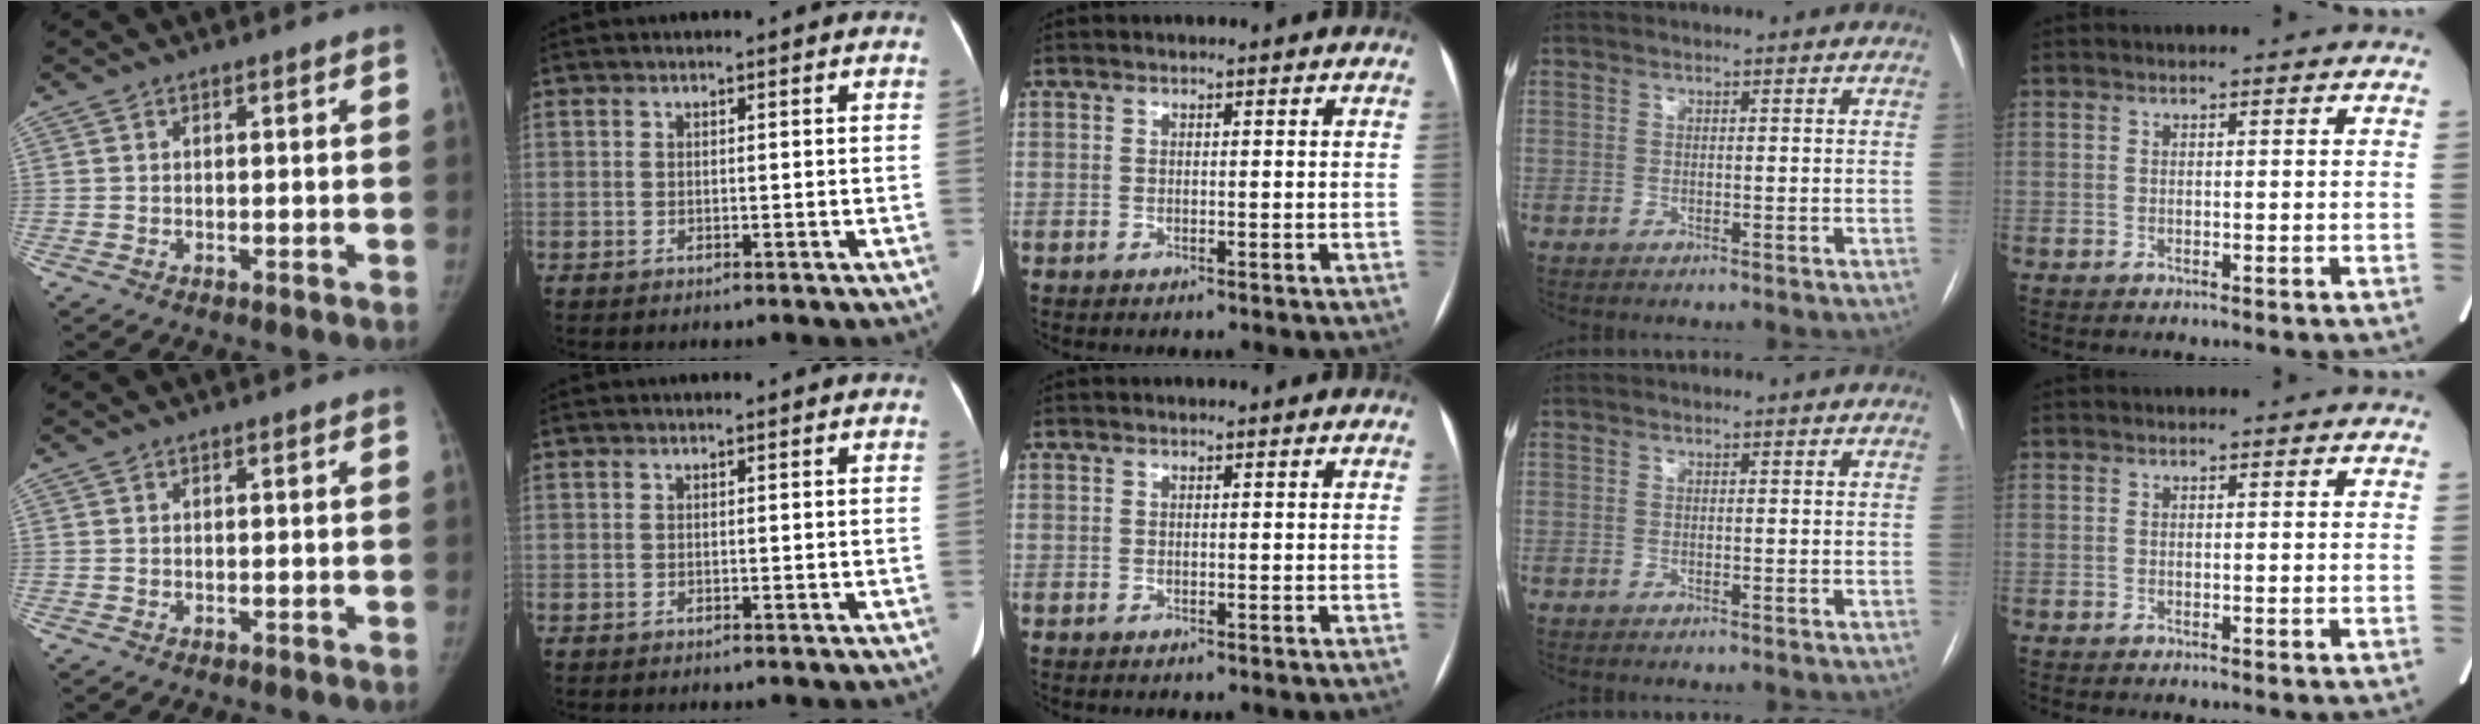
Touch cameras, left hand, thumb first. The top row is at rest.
{}